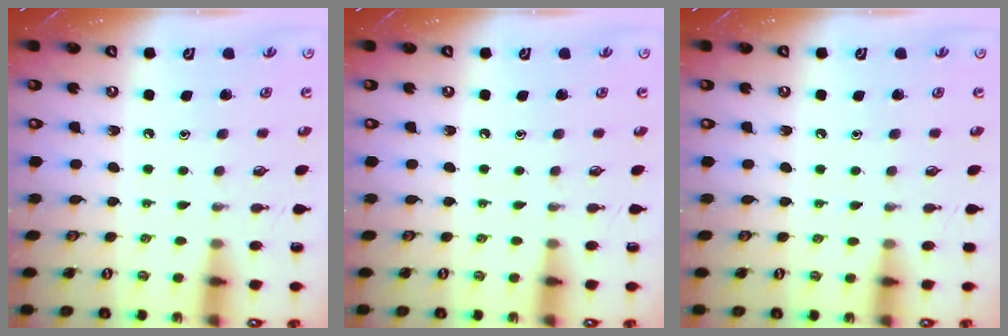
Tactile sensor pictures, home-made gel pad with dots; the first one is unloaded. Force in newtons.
{"total": 0.0}
{"total": 4.0, "press": 4.0, "slide": 0.6}